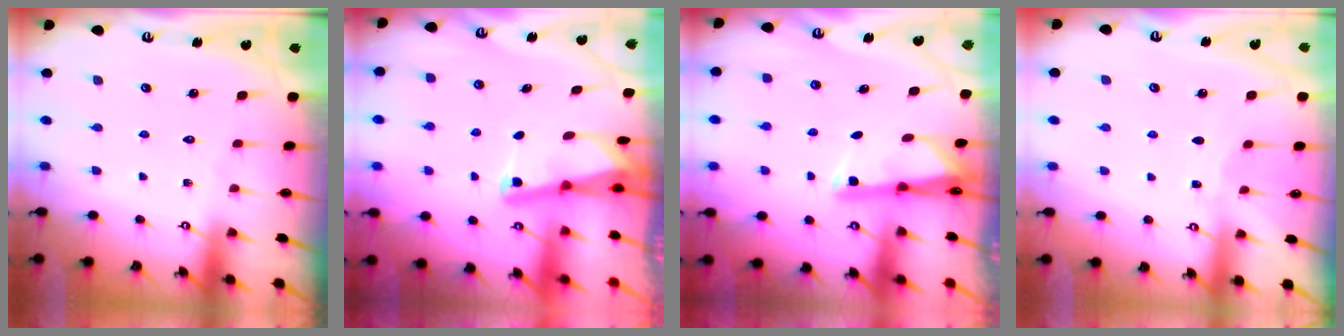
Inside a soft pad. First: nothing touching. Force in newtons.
{"total": 2.0, "press": 2.0, "slide": 0.3}
{"total": 2.7, "press": 2.7, "slide": 0.4}
{"total": 3.1, "press": 3.1, "slide": 0.4}